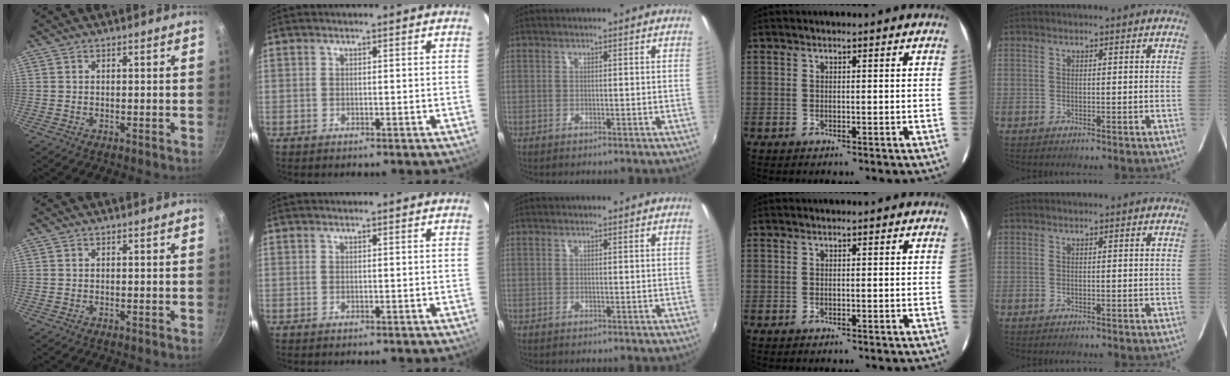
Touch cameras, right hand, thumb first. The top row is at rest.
{}